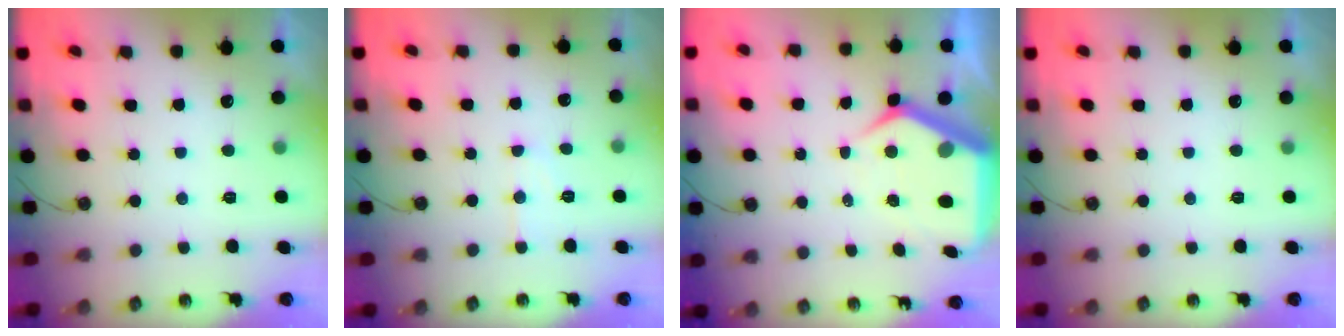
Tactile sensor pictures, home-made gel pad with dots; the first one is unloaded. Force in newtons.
{"total": 6.7, "press": 6.7, "slide": 0.4}
{"total": 10.7, "press": 10.6, "slide": 1.4}
{"total": 0.0}